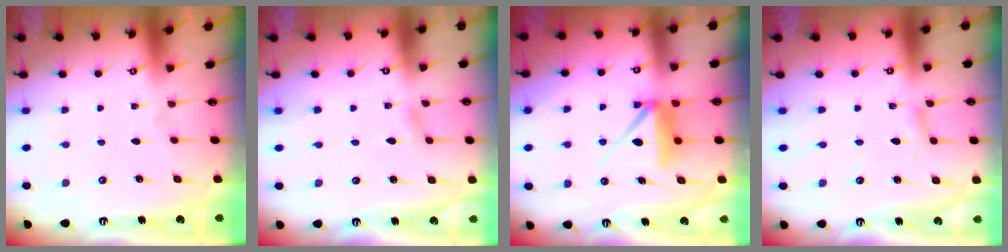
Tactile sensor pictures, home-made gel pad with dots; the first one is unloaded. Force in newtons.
{"total": 2.2, "press": 2.2, "slide": 0.3}
{"total": 8.4, "press": 8.4, "slide": 0.6}
{"total": 2.3, "press": 2.3, "slide": 0.1}